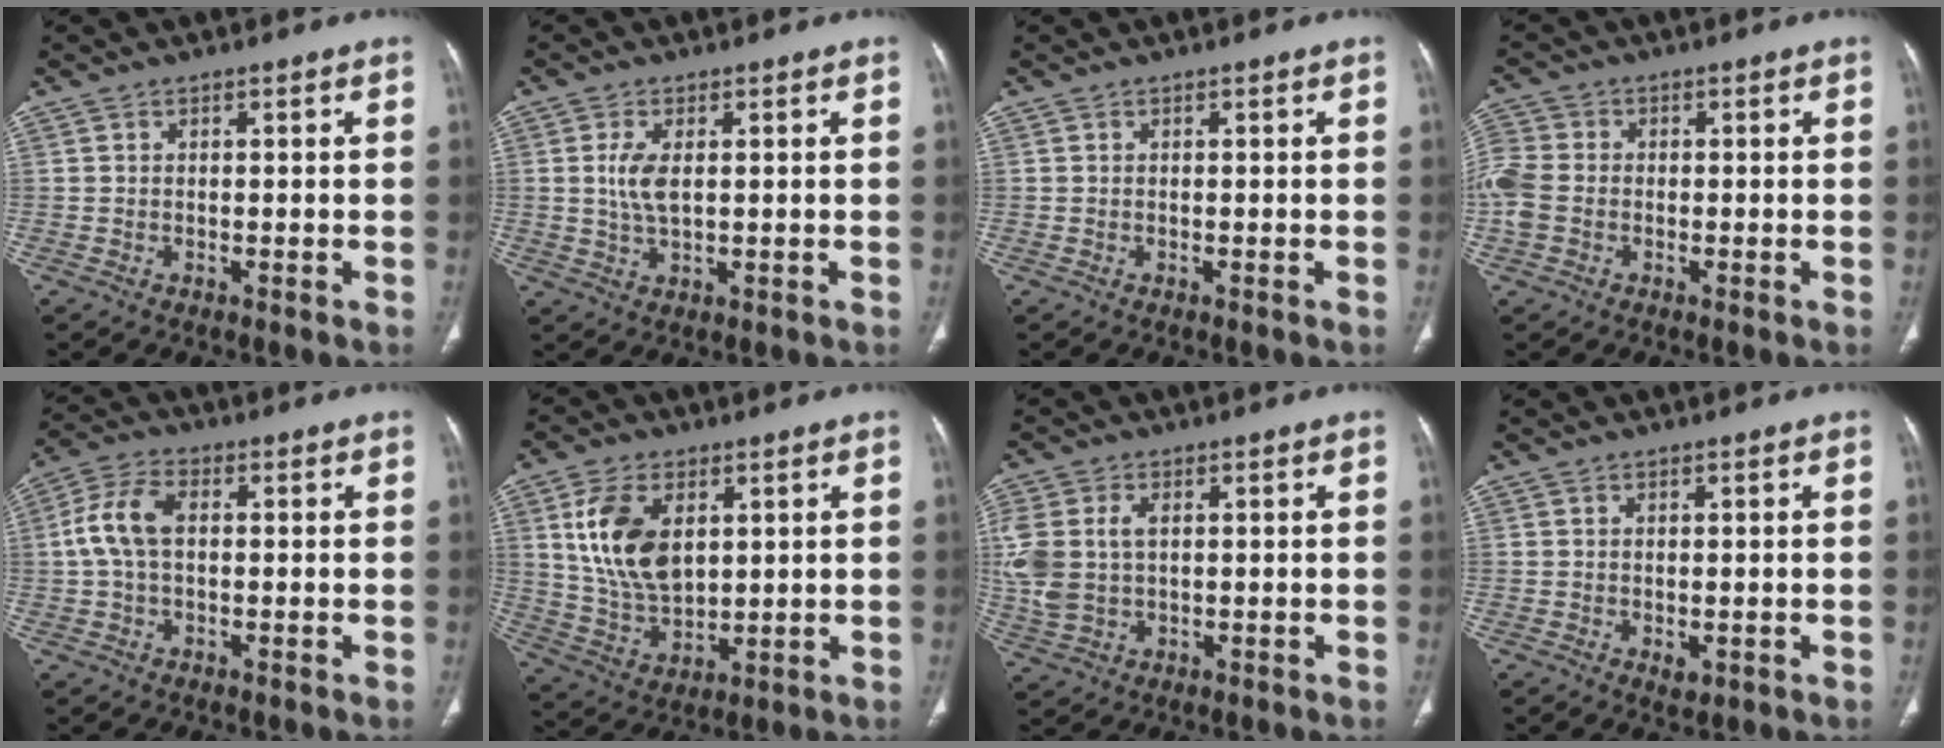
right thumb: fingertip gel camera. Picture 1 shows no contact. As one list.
[{"total": 4.6, "force": [0.8, 2.1, 4.0], "torque": [-0.089, -0.006, 0.019]}, {"total": 0.0}, {"total": 6.8, "force": [-1.2, 5.4, 4.0], "torque": [-0.103, 0.010, -0.030]}, {"total": 8.1, "force": [0.6, 4.8, 6.5], "torque": [-0.140, 0.024, 0.008]}, {"total": 13.7, "force": [4.0, 8.3, 10.2], "torque": [-0.181, -0.017, 0.088]}, {"total": 9.9, "force": [1.4, 6.6, 7.3], "torque": [-0.180, 0.008, 0.036]}, {"total": 1.6, "force": [-0.3, 1.0, 1.2], "torque": [-0.017, -0.004, 0.001]}]